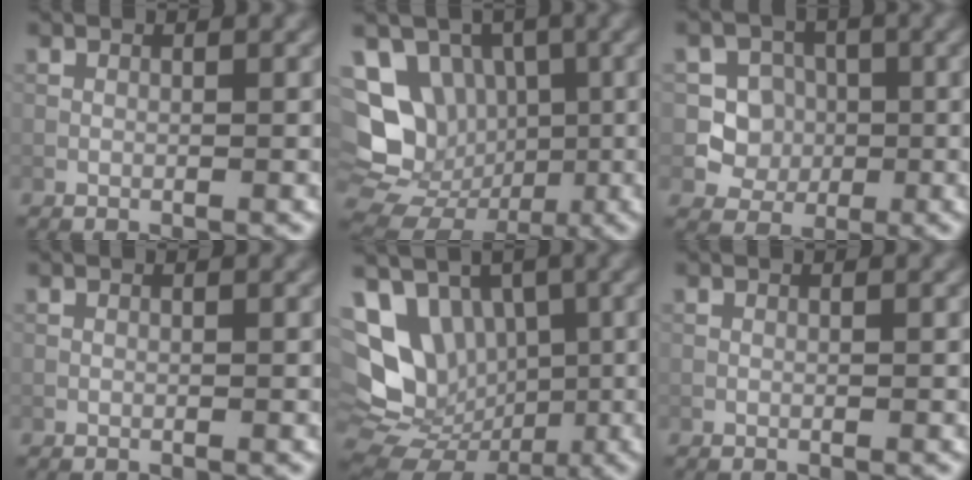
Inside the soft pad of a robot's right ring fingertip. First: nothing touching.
{"total": 11.1, "force": [-0.8, 10.0, 4.7], "torque": [-0.097, 0.007, -0.023]}
{"total": 4.0, "force": [-0.4, 3.7, 1.3], "torque": [0.002, 0.002, -0.026]}
{"total": 0.0}
{"total": 10.0, "force": [0.5, 8.1, 5.8], "torque": [-0.091, -0.004, 0.010]}
{"total": 0.0}